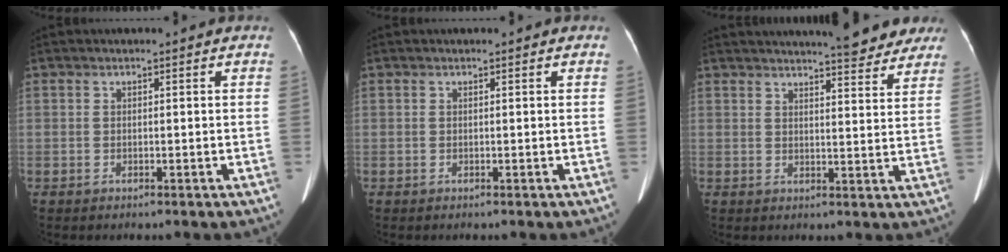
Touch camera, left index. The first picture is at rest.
{"total": 0.0}
{"total": 12.7, "force": [11.5, 2.0, 5.0], "torque": [-0.052, -0.011, 0.125]}